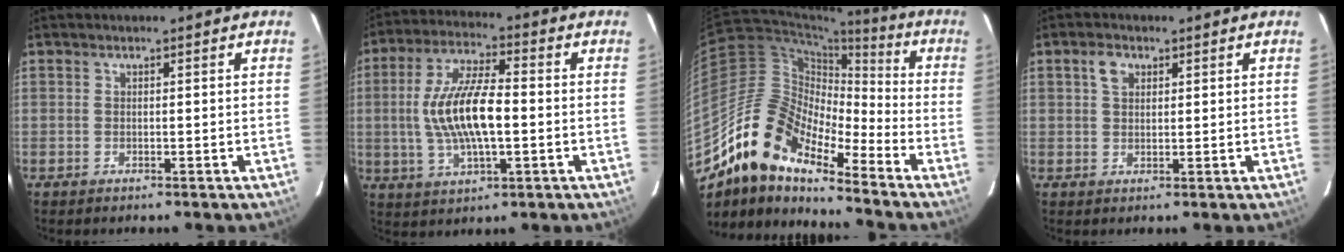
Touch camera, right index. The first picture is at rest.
{"total": 13.5, "force": [-0.9, 4.6, 12.6], "torque": [-0.251, 0.006, -0.013]}
{"total": 15.7, "force": [-12.5, 5.2, 8.0], "torque": [-0.129, 0.003, -0.254]}
{"total": 3.0, "force": [1.3, 2.1, 1.7], "torque": [-0.030, 0.010, 0.023]}